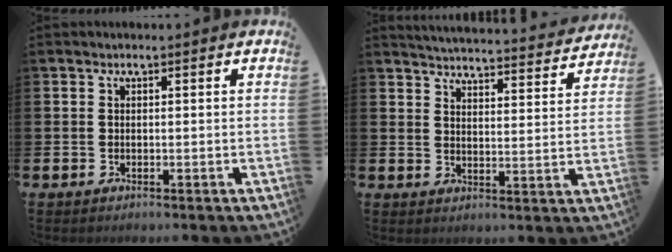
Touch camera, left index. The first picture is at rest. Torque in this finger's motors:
{"motor_torque": [0.99, -1.15, 0.34, 0.08]}